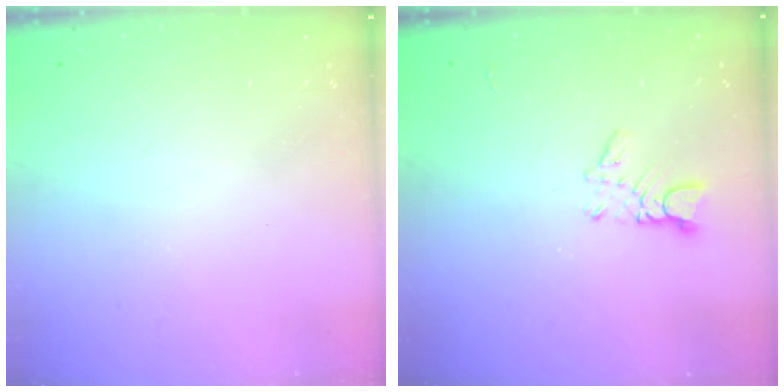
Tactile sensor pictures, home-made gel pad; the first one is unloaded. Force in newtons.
{"total": 2.5, "press": 2.4, "slide": 0.4}